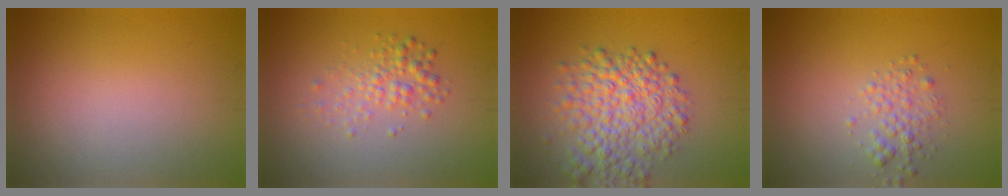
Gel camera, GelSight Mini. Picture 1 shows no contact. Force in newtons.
{"total": 2.3, "press": 2.3, "slide": 0.1}
{"total": 6.5, "press": 6.5, "slide": 0.2}
{"total": 2.0, "press": 2.0, "slide": 0.1}